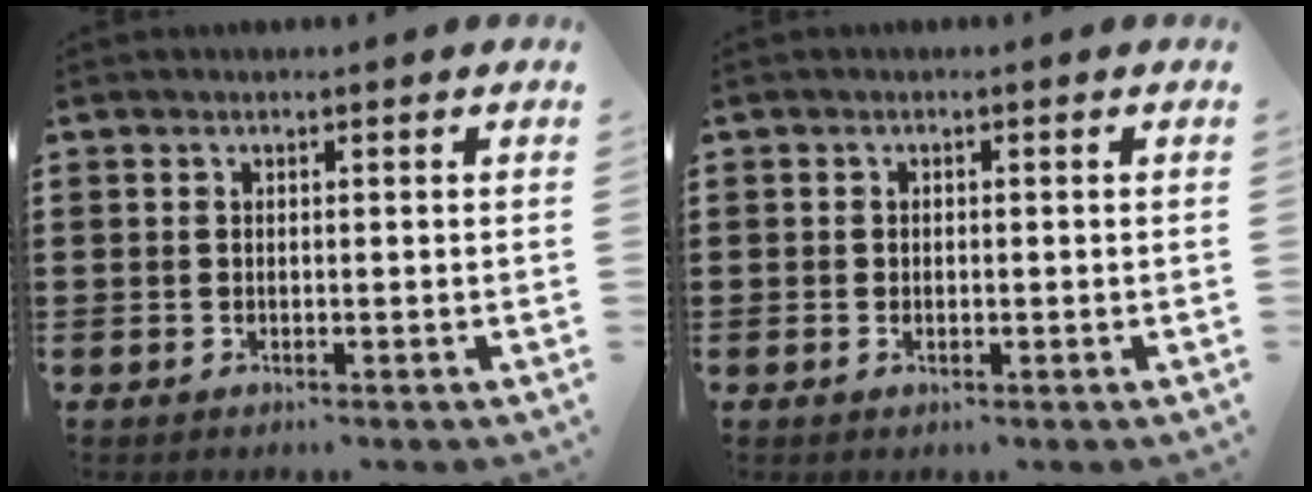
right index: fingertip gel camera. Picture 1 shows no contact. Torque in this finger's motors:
{"motor_torque": [-0.89, 1.25, -0.07, -0.01]}